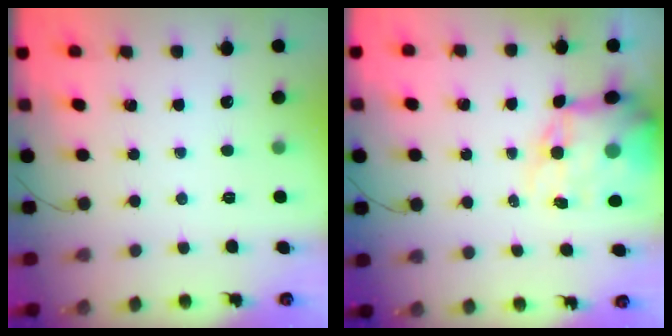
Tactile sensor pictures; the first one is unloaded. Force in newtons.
{"total": 14.5, "press": 14.0, "slide": 3.8}